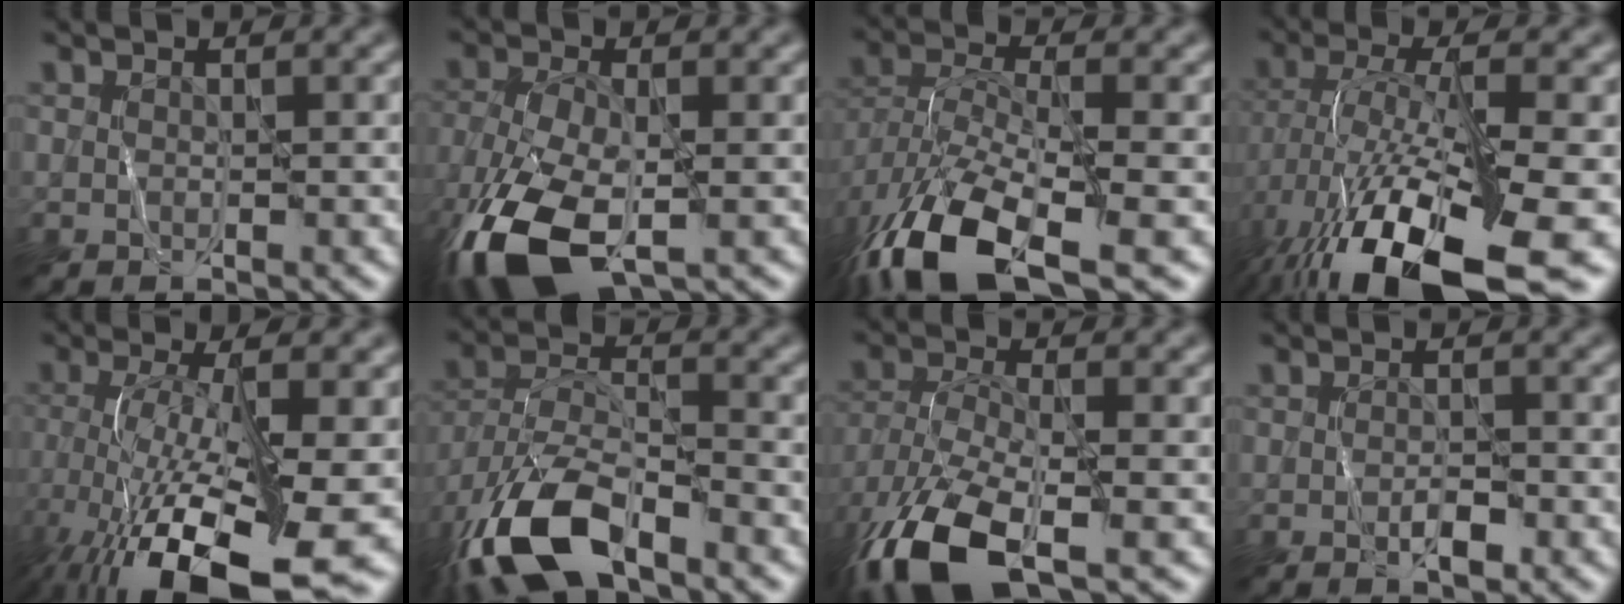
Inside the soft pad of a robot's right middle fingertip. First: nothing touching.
{"total": 10.5, "force": [-5.3, 4.6, 7.8], "torque": [-0.192, -0.038, -0.103]}
{"total": 11.8, "force": [-7.1, 4.8, 8.2], "torque": [-0.176, -0.027, -0.128]}
{"total": 16.0, "force": [-7.2, 5.8, 13.1], "torque": [-0.263, -0.040, -0.116]}
{"total": 12.8, "force": [-5.9, 3.5, 10.8], "torque": [-0.206, -0.027, -0.096]}
{"total": 10.7, "force": [-6.9, 4.1, 7.0], "torque": [-0.148, -0.007, -0.136]}
{"total": 9.8, "force": [-5.6, 3.7, 7.1], "torque": [-0.161, -0.022, -0.111]}
{"total": 1.4, "force": [-0.6, 0.5, 1.1], "torque": [-0.018, 0.002, -0.012]}